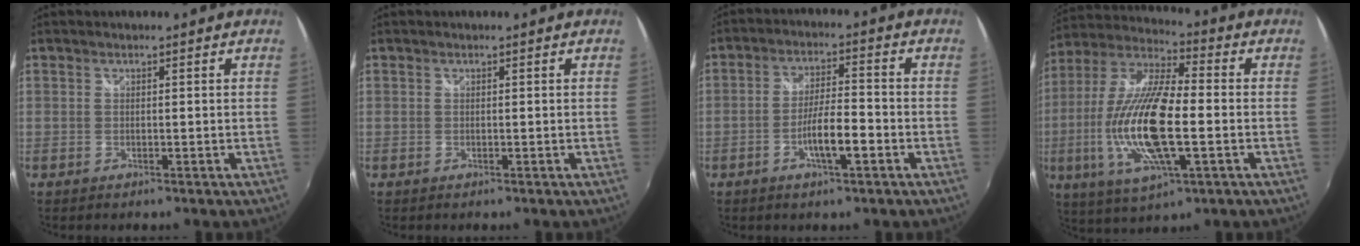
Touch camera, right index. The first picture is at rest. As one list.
[{"total": 0.0}, {"total": 7.0, "force": [-3.0, 1.2, 6.2], "torque": [-0.116, 0.000, -0.049]}, {"total": 19.8, "force": [-3.5, 6.1, 18.5], "torque": [-0.375, -0.012, -0.069]}]